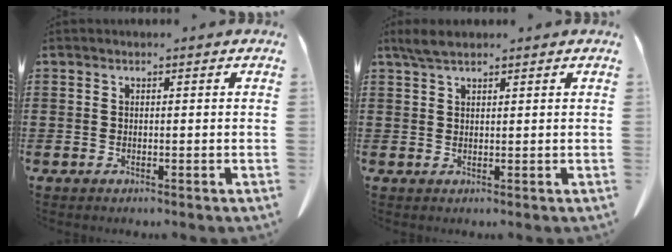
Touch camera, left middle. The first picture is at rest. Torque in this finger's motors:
{"motor_torque": [0.67, 0.66, 0.07, 0.03]}